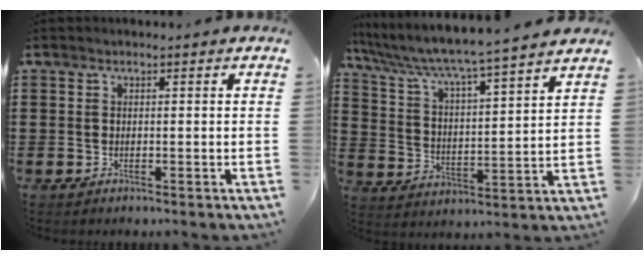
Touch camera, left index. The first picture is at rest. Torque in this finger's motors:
{"motor_torque": [2.14, 0.00, 1.05, 0.21]}